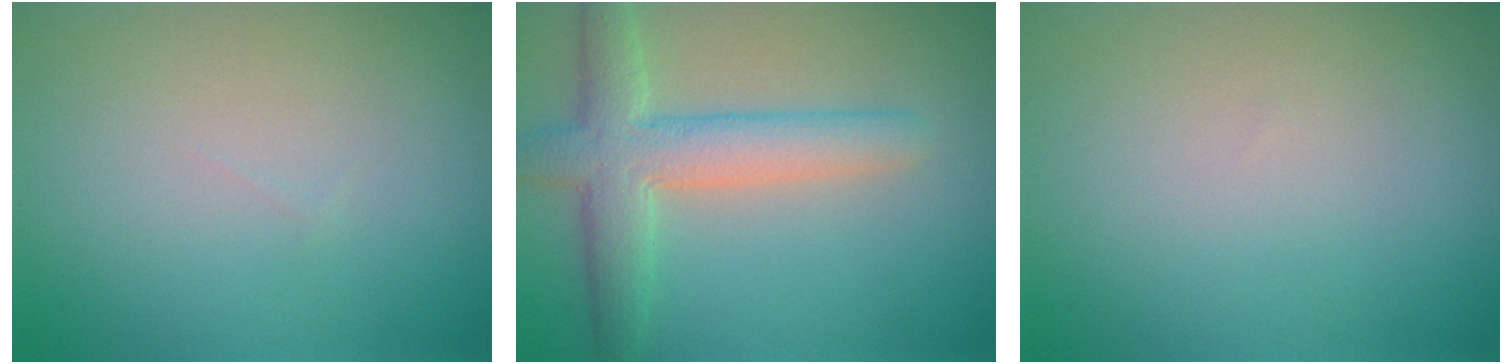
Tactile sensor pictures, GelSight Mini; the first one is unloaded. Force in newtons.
{"total": 5.7, "press": 5.7, "slide": 0.2}
{"total": 0.0}